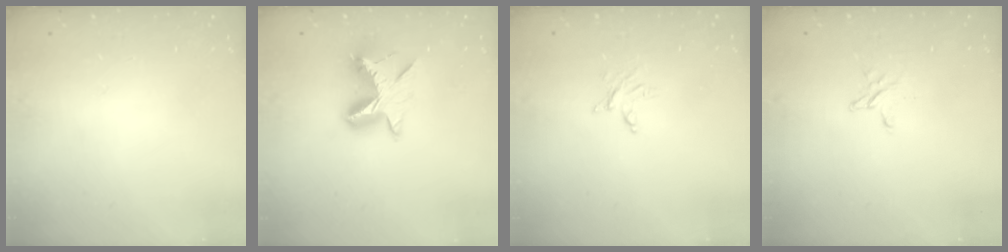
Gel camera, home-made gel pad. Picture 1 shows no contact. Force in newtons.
{"total": 10.6, "press": 10.6, "slide": 0.7}
{"total": 2.4, "press": 2.4, "slide": 0.3}
{"total": 3.8, "press": 3.8, "slide": 0.3}